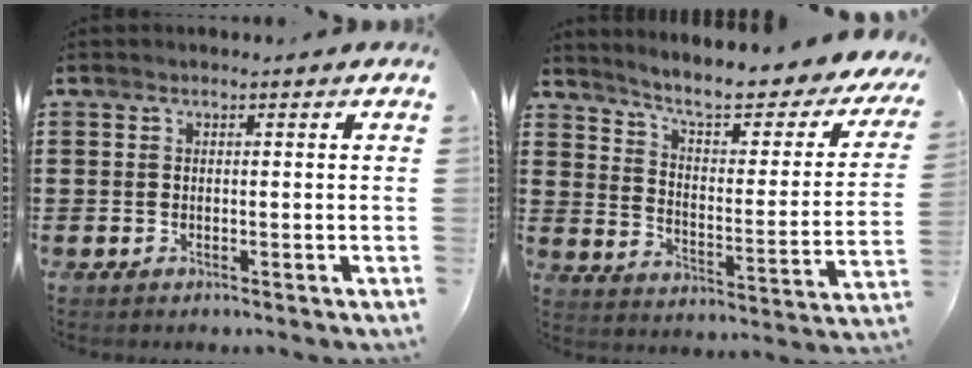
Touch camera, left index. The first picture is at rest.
{"total": 7.1, "force": [5.8, 0.8, 4.1], "torque": [-0.095, -0.043, 0.090]}